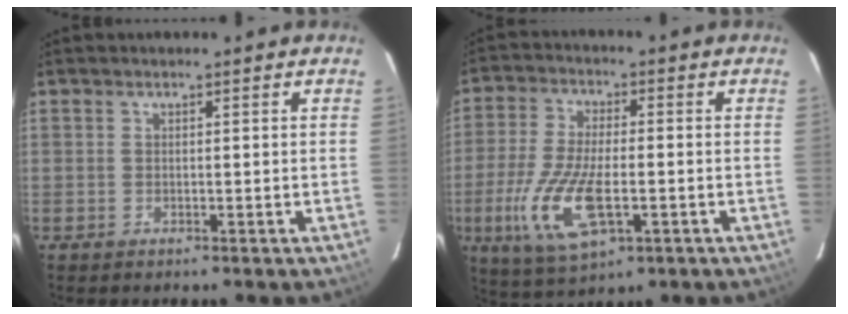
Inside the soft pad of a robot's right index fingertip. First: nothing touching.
{"total": 13.6, "force": [-3.9, 5.4, 11.8], "torque": [-0.252, -0.019, -0.071]}